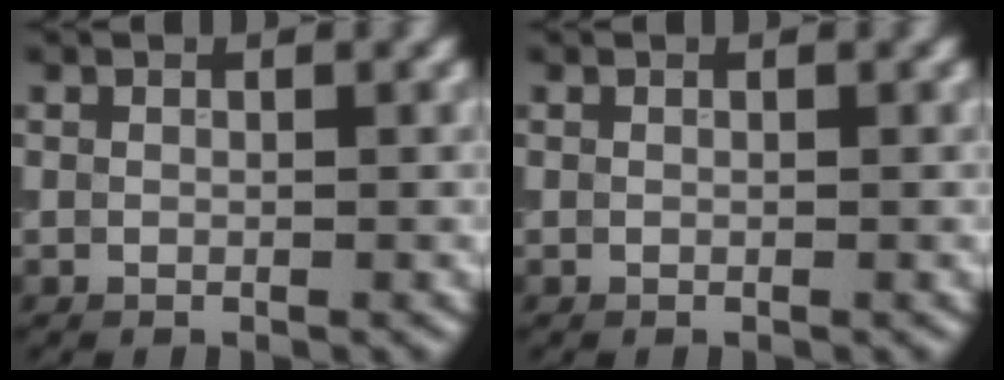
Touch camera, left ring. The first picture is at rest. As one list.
[{"total": 0.0}]